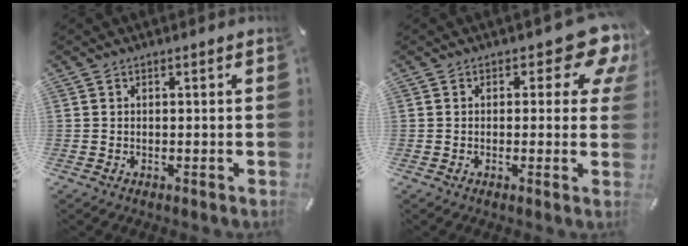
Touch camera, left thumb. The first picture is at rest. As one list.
[{"total": 9.7, "force": [4.7, 4.7, 7.1], "torque": [-0.078, -0.027, 0.077]}]